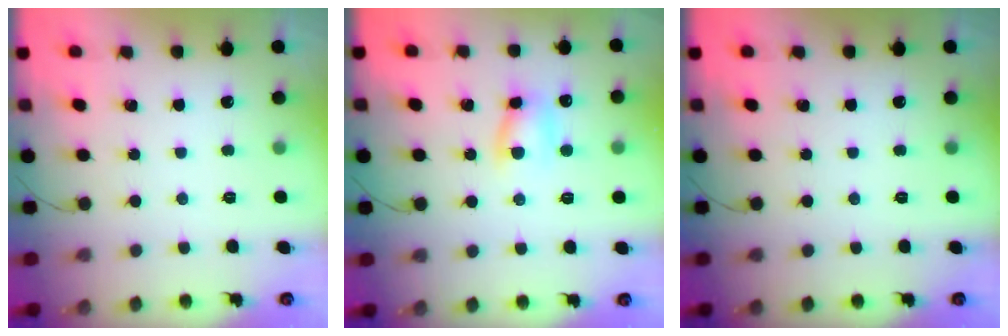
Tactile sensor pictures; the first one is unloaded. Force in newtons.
{"total": 6.6, "press": 6.6, "slide": 0.7}
{"total": 0.0}